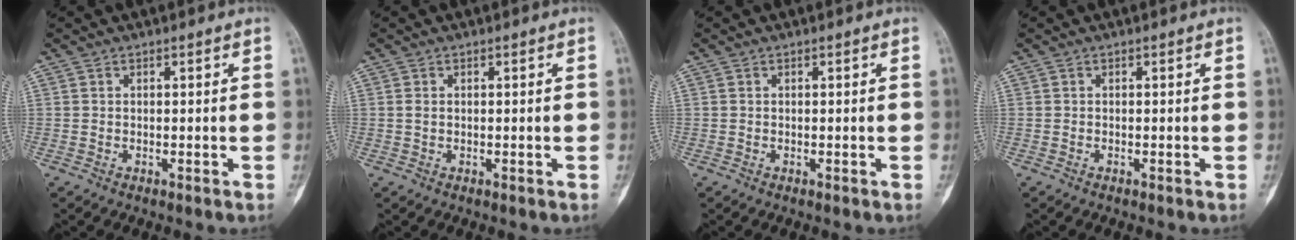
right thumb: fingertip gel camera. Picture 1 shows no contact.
{"total": 0.7, "force": [0.1, 0.5, 0.5], "torque": [-0.007, 0.002, 0.000]}
{"total": 0.0}
{"total": 0.0}